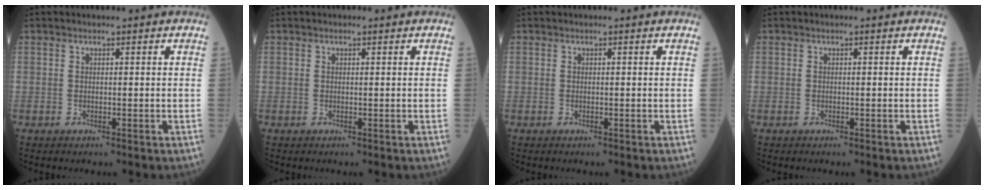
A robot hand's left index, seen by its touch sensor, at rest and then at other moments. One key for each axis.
{"total": 0.0}
{"total": 0.0}
{"total": 0.0}